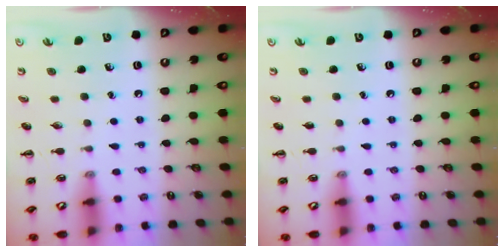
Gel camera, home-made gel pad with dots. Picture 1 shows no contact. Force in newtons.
{"total": 0.0}